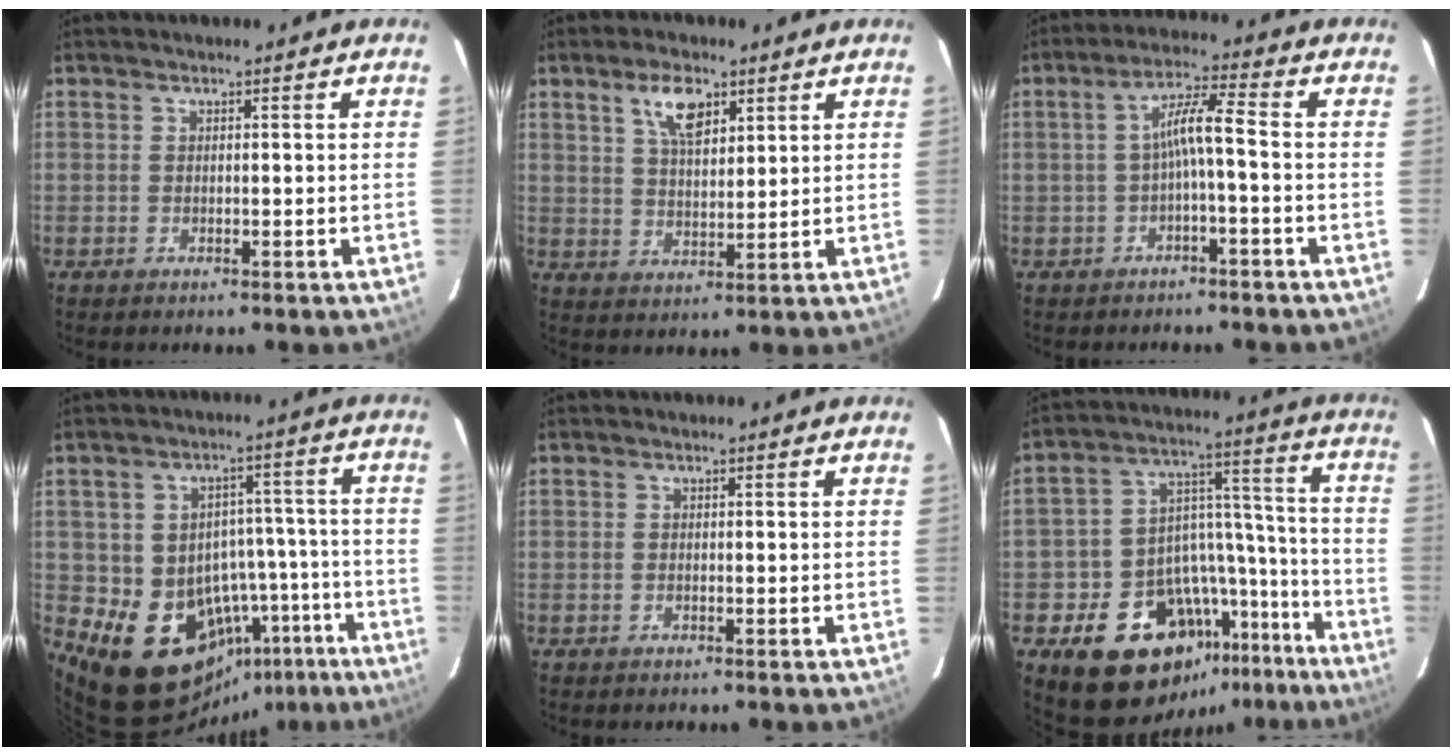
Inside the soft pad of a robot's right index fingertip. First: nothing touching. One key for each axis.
{"total": 7.1, "fx": 3.9, "fy": 3.1, "fz": 5.0, "tx": -0.088, "ty": 0.008, "tz": 0.074}
{"total": 5.1, "fx": -1.5, "fy": 0.0, "fz": 4.9, "tx": -0.102, "ty": 0.012, "tz": -0.024}
{"total": 18.0, "fx": -9.8, "fy": 13.5, "fz": 6.9, "tx": -0.115, "ty": 0.043, "tz": -0.103}
{"total": 0.0}
{"total": 19.6, "fx": -13.6, "fy": 12.3, "fz": 7.0, "tx": -0.127, "ty": 0.072, "tz": -0.181}